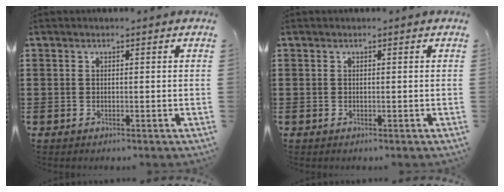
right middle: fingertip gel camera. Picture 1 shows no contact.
{"total": 0.0}